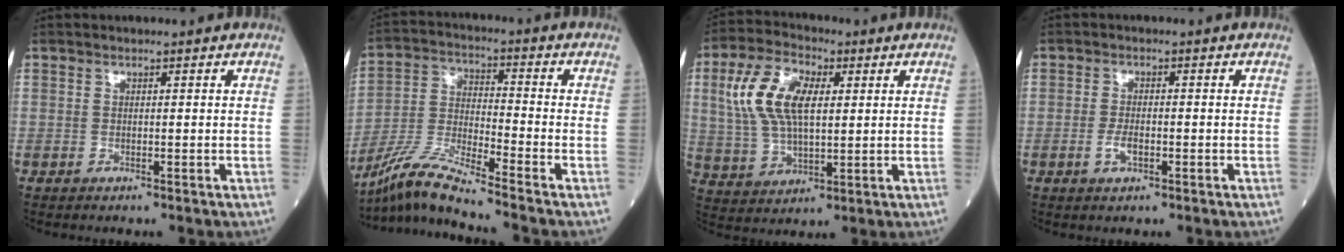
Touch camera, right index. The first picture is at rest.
{"total": 9.5, "force": [-8.5, -1.8, 3.9], "torque": [-0.090, -0.021, -0.166]}
{"total": 11.7, "force": [2.9, 5.5, 9.9], "torque": [-0.221, 0.020, 0.057]}
{"total": 2.6, "force": [-0.9, 0.9, 2.2], "torque": [-0.043, 0.001, -0.014]}